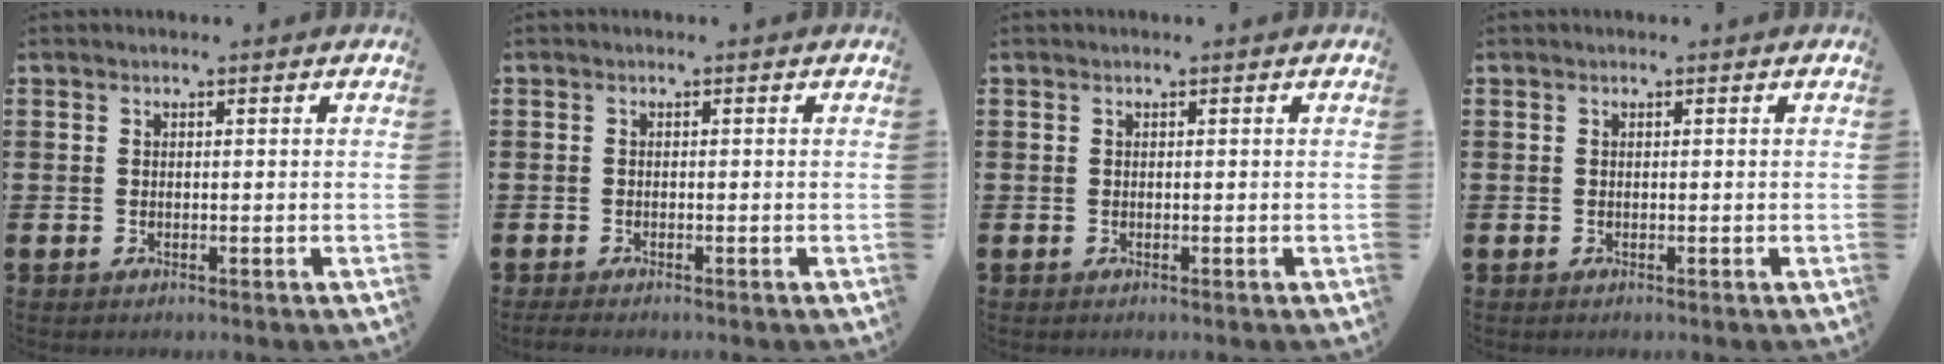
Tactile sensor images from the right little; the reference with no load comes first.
{"total": 0.7, "force": [-0.5, 0.1, 0.5], "torque": [-0.010, -0.002, -0.010]}
{"total": 0.0}
{"total": 0.0}